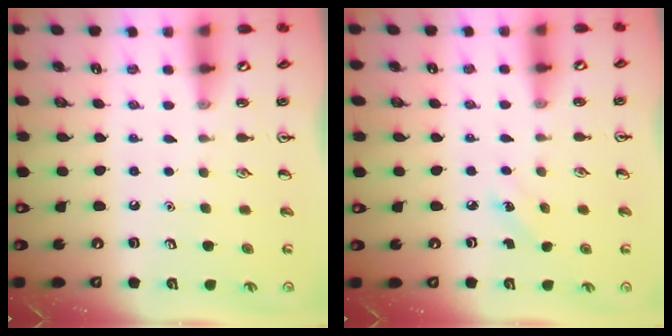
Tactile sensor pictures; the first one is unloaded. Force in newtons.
{"total": 2.4, "press": 2.3, "slide": 0.9}